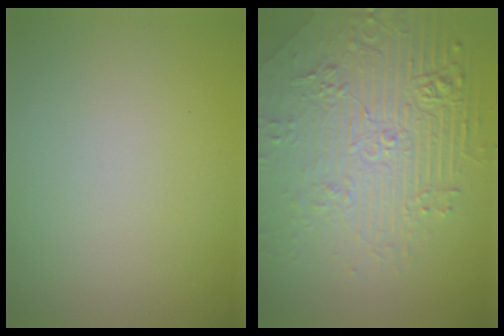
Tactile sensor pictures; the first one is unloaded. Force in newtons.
{"total": 8.8, "press": 6.0, "slide": 6.4}